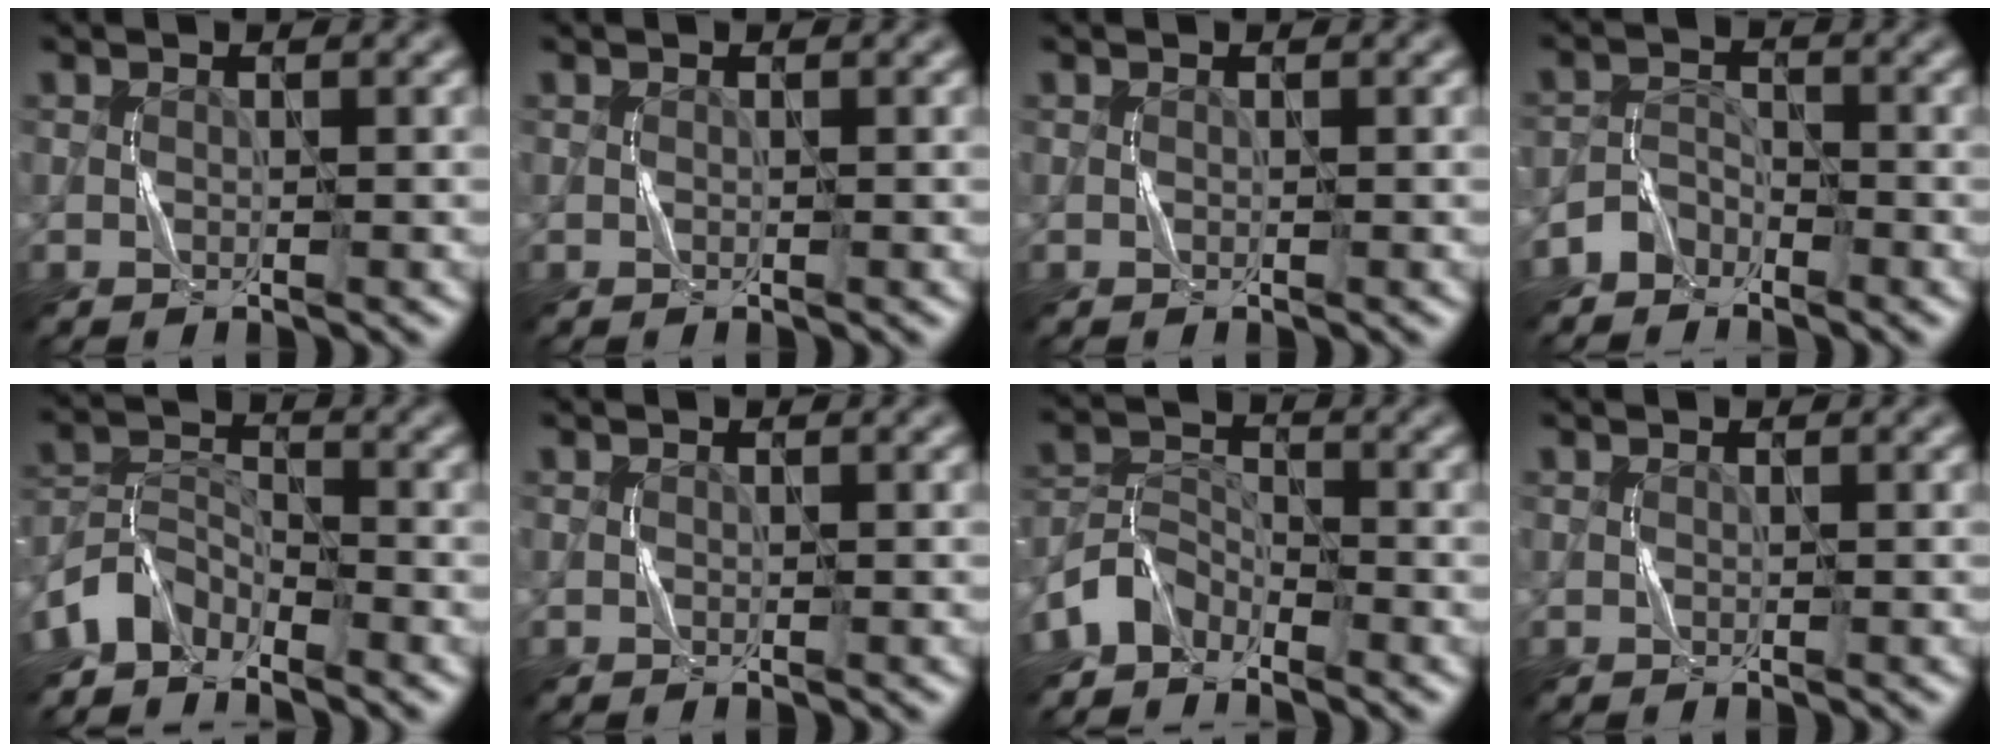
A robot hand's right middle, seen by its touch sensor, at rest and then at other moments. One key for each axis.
{"total": 0.0}
{"total": 0.0}
{"total": 2.1, "fx": -1.8, "fy": 1.1, "fz": 0.3, "tx": -0.003, "ty": 0.014, "tz": -0.039}
{"total": 3.7, "fx": -3.2, "fy": 1.5, "fz": 0.9, "tx": -0.019, "ty": 0.004, "tz": -0.079}
{"total": 0.0}
{"total": 3.3, "fx": -2.8, "fy": 1.4, "fz": 0.7, "tx": -0.014, "ty": 0.007, "tz": -0.070}
{"total": 0.0}